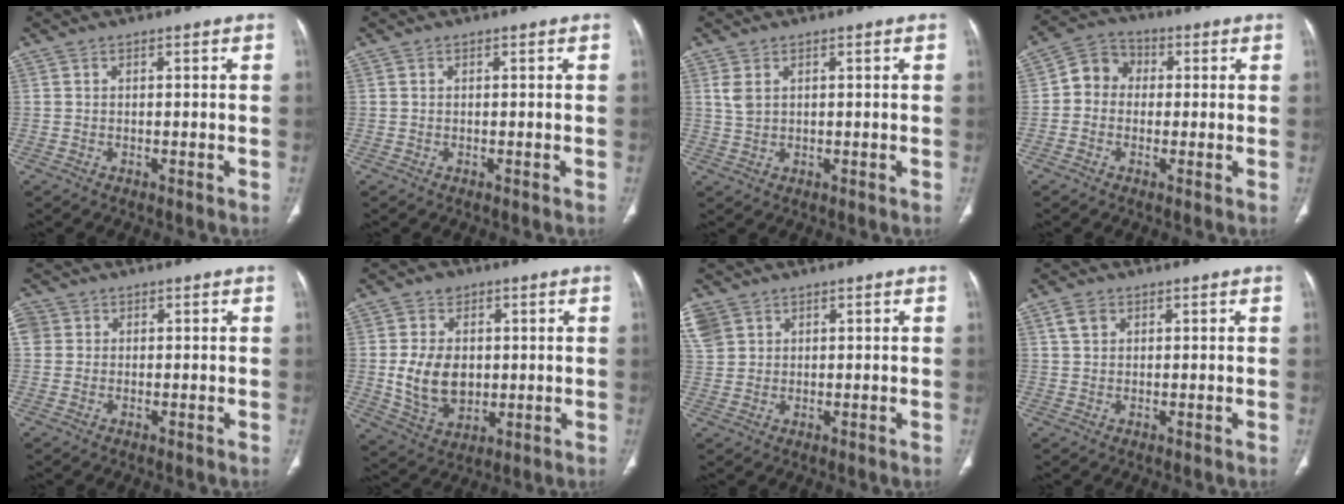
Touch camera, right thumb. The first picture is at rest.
{"total": 0.0}
{"total": 2.6, "force": [1.1, 1.7, 1.6], "torque": [-0.032, 0.003, 0.029]}
{"total": 6.8, "force": [0.0, 6.0, 3.1], "torque": [-0.030, 0.021, -0.015]}
{"total": 4.1, "force": [1.1, 3.8, 1.2], "torque": [-0.020, 0.008, 0.023]}
{"total": 12.2, "force": [0.3, 9.2, 7.9], "torque": [-0.111, -0.008, 0.019]}
{"total": 9.6, "force": [4.6, 7.6, 3.7], "torque": [-0.103, 0.010, 0.101]}
{"total": 3.2, "force": [1.5, 2.3, 1.6], "torque": [-0.025, -0.001, 0.032]}